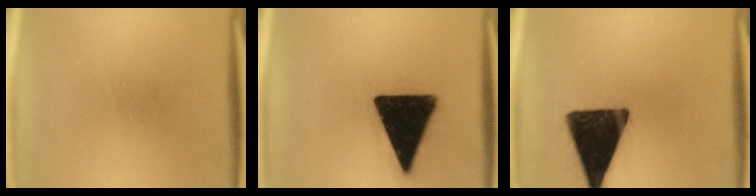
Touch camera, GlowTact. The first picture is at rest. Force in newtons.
{"total": 19.6}
{"total": 17.3}